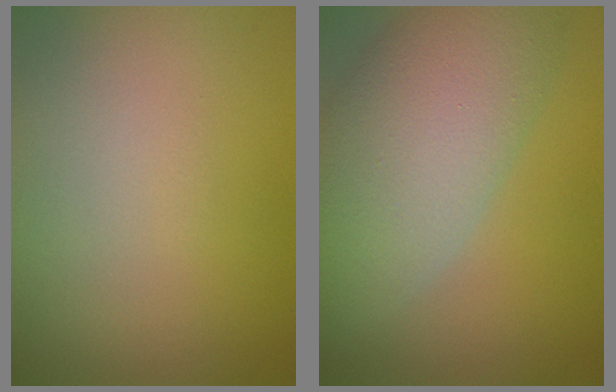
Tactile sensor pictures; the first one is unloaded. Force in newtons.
{"total": 8.7, "press": 8.6, "slide": 0.9}